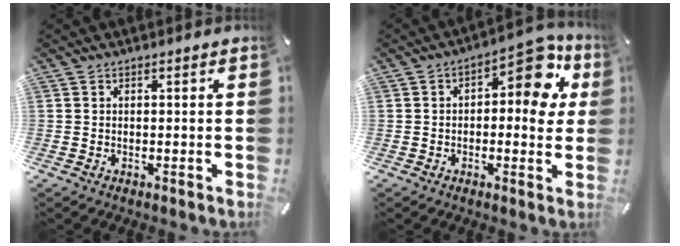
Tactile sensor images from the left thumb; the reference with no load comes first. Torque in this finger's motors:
{"motor_torque": [0.31, 0.28, 0.55, 0.41, -0.02]}